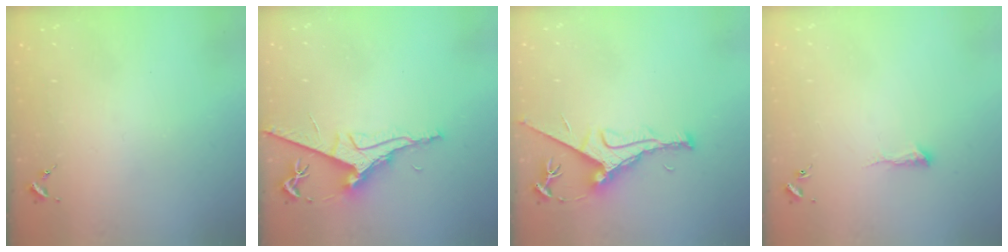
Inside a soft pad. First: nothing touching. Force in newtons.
{"total": 8.6, "press": 8.6, "slide": 1.0}
{"total": 8.4, "press": 8.3, "slide": 1.0}
{"total": 7.1, "press": 7.0, "slide": 0.7}